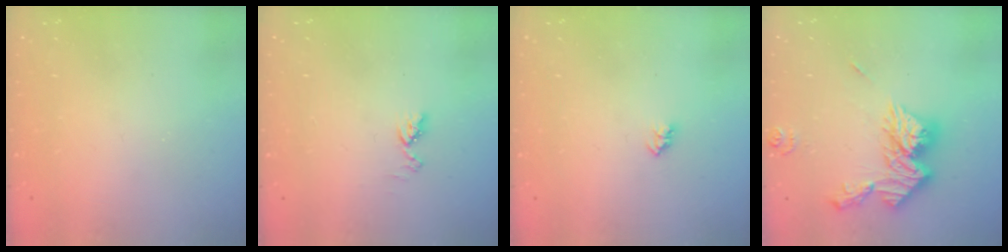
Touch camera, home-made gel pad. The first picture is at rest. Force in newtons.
{"total": 4.7, "press": 4.6, "slide": 0.6}
{"total": 2.3, "press": 2.2, "slide": 0.4}
{"total": 15.3, "press": 15.2, "slide": 1.7}